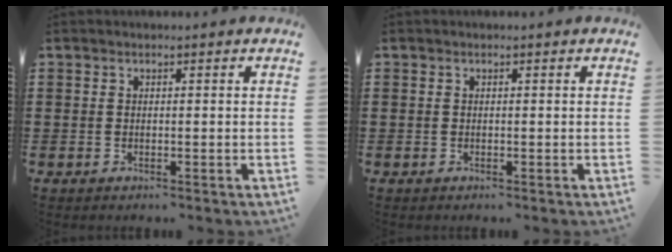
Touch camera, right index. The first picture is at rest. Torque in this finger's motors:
{"motor_torque": [1.05, 1.09, -0.05, -0.04]}